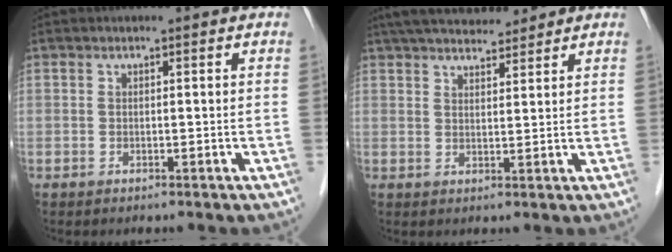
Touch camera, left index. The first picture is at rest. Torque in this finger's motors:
{"motor_torque": [0.90, -1.23, 0.02, 0.11]}